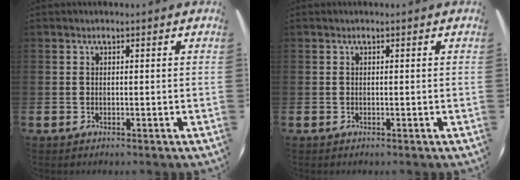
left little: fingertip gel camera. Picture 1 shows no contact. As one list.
[{"total": 0.0}]